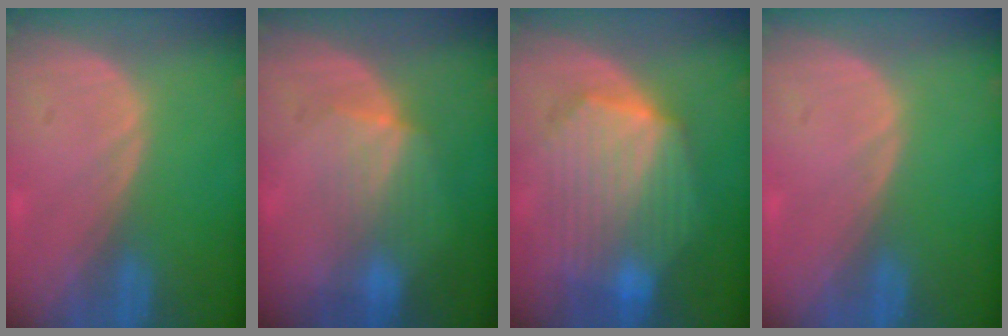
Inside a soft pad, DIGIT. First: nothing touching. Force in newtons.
{"total": 4.6, "press": 4.4, "slide": 1.1}
{"total": 10.8, "press": 10.8, "slide": 0.7}
{"total": 0.0}